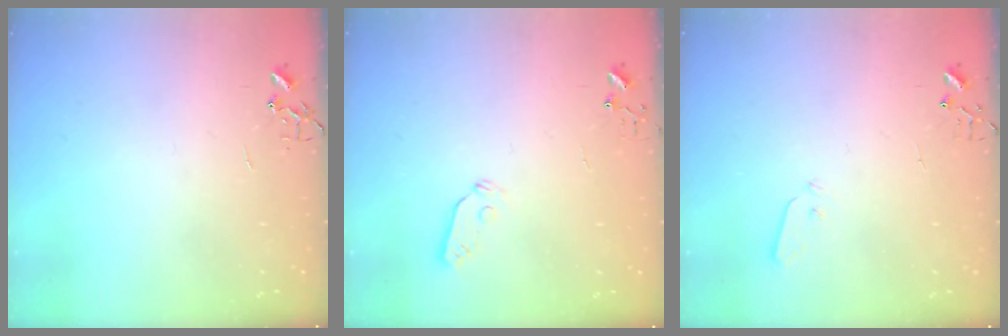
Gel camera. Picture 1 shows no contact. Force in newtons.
{"total": 3.6, "press": 3.6, "slide": 0.5}
{"total": 3.0, "press": 2.9, "slide": 0.7}